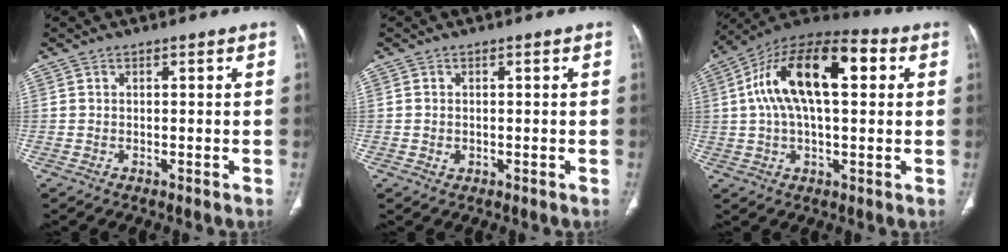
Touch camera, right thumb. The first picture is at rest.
{"total": 1.1, "force": [-0.1, 0.9, 0.5], "torque": [-0.009, 0.000, 0.002]}
{"total": 20.0, "force": [4.4, 9.4, 17.0], "torque": [-0.288, 0.034, 0.063]}